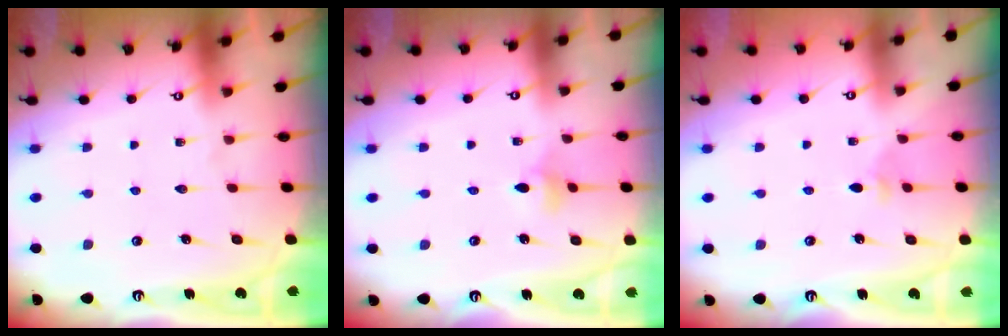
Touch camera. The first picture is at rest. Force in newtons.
{"total": 3.7, "press": 3.7, "slide": 0.7}
{"total": 3.2, "press": 3.2, "slide": 0.5}